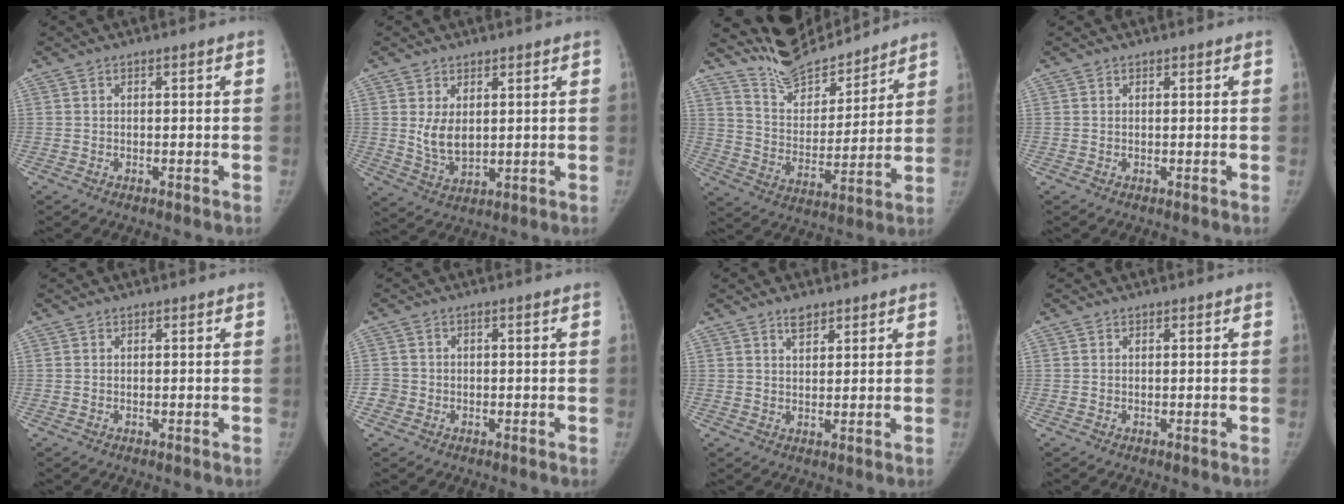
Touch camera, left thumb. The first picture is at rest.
{"total": 5.8, "force": [1.6, 3.8, 4.0], "torque": [-0.054, -0.021, 0.041]}
{"total": 14.2, "force": [13.5, 3.5, 2.5], "torque": [-0.011, -0.090, 0.244]}
{"total": 0.0}
{"total": 0.0}
{"total": 2.4, "force": [-0.8, 2.2, 0.0], "torque": [0.017, 0.011, -0.020]}
{"total": 3.0, "force": [2.3, 1.5, 1.3], "torque": [-0.006, -0.016, 0.038]}
{"total": 0.0}